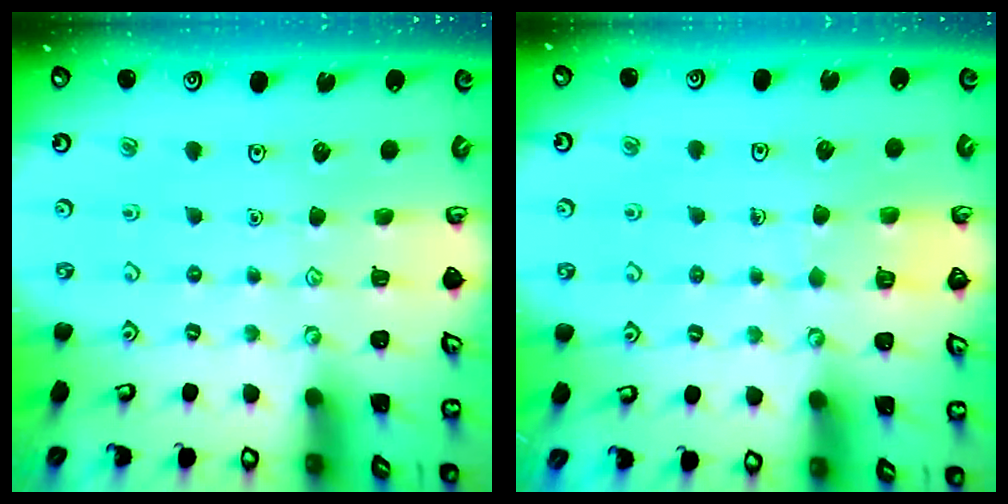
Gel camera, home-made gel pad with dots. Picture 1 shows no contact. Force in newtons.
{"total": 4.8, "press": 4.8, "slide": 0.3}